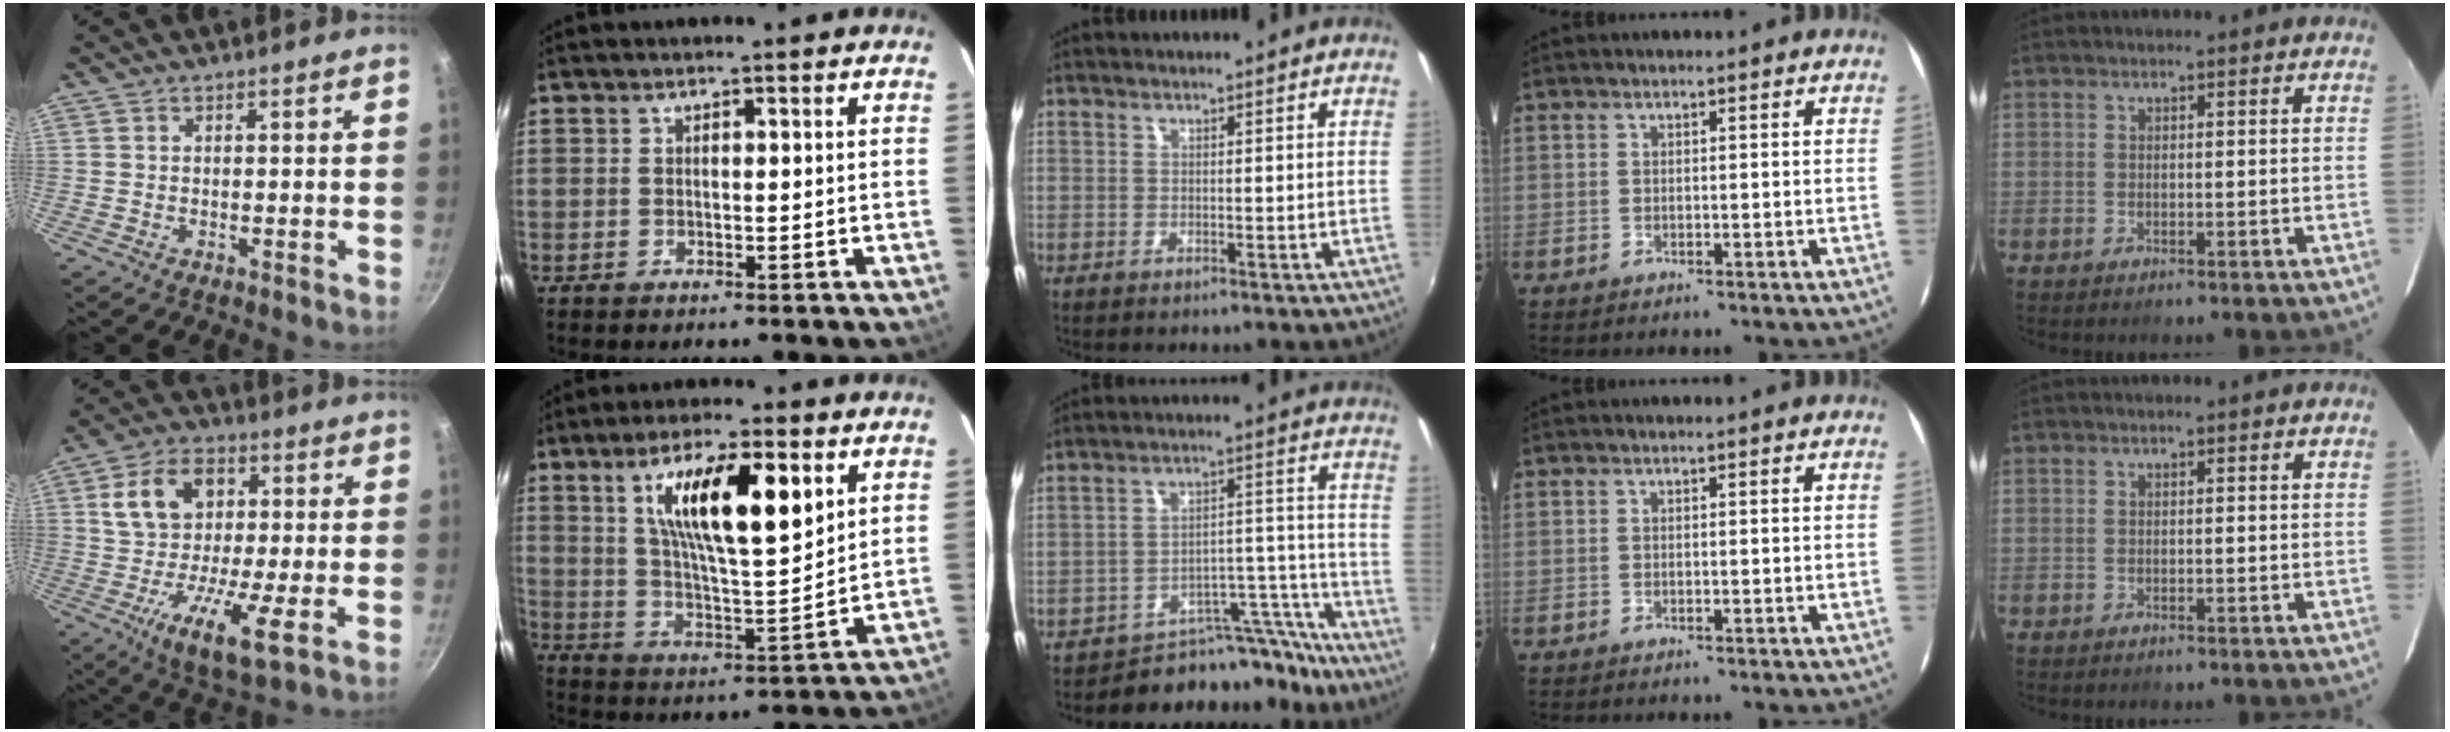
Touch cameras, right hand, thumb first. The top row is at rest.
{"thumb": {"total": 15.8, "force": [-1.0, 8.2, 13.4], "torque": [-0.210, 0.015, -0.031]}, "index": {"total": 16.9, "force": [6.9, 4.7, 14.6], "torque": [-0.246, 0.006, 0.122]}, "middle": {"total": 12.0, "force": [-11.2, 4.1, 1.0], "torque": [0.006, 0.060, -0.158]}}